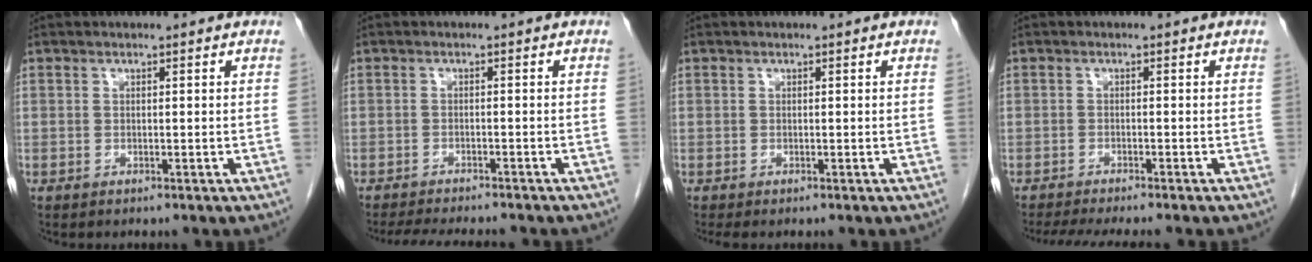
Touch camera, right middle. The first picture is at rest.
{"total": 9.4, "force": [-8.5, 1.2, 3.8], "torque": [-0.059, -0.015, -0.117]}
{"total": 0.0}
{"total": 7.2, "force": [-6.2, -0.1, 3.6], "torque": [-0.049, -0.017, -0.096]}